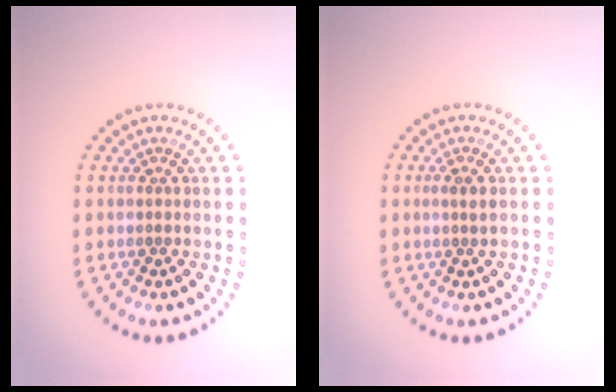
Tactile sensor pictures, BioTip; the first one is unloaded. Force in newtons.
{"total": 0.8, "press": 0.6, "slide": 0.5}